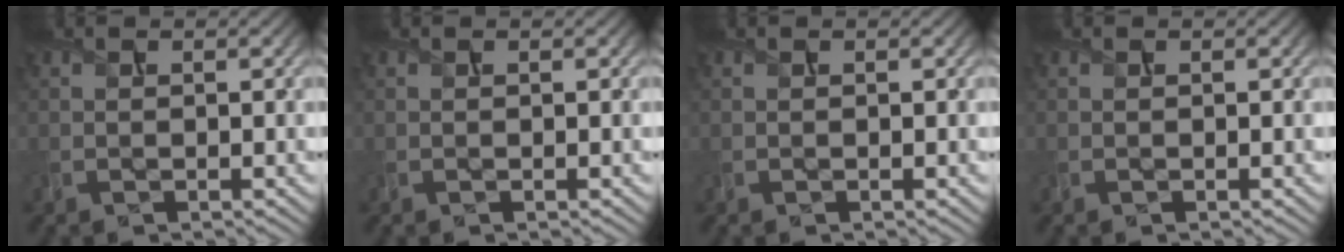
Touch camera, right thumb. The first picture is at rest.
{"total": 0.0}
{"total": 0.0}
{"total": 0.0}